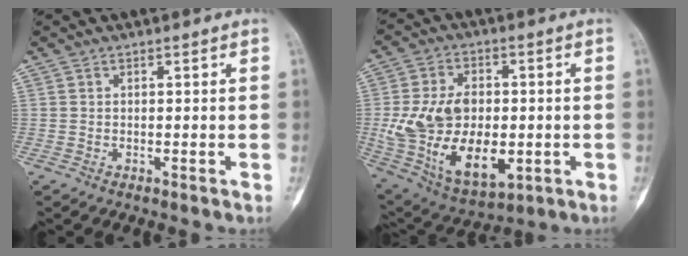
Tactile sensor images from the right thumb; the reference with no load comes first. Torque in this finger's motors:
{"motor_torque": [2.24, 2.42, 1.11, -0.84, 0.42]}